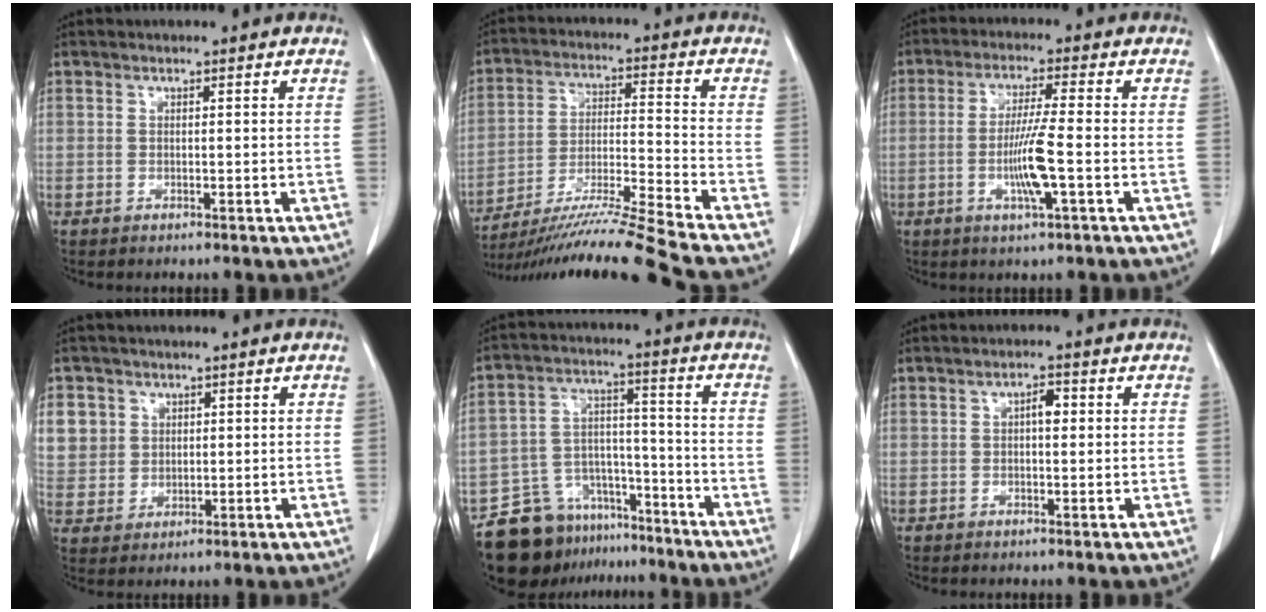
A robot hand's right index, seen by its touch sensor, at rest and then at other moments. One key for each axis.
{"total": 17.2, "fx": -15.0, "fy": -3.0, "fz": 7.8, "tx": -0.145, "ty": -0.020, "tz": -0.258}
{"total": 7.1, "fx": -1.7, "fy": -0.3, "fz": 6.9, "tx": -0.134, "ty": -0.008, "tz": -0.031}
{"total": 8.0, "fx": 3.0, "fy": 7.3, "fz": 1.5, "tx": -0.046, "ty": 0.015, "tz": 0.073}
{"total": 13.3, "fx": -10.2, "fy": 7.5, "fz": 4.0, "tx": -0.065, "ty": 0.042, "tz": -0.167}
{"total": 2.1, "fx": 0.3, "fy": 0.8, "fz": 1.9, "tx": -0.030, "ty": 0.005, "tz": 0.003}